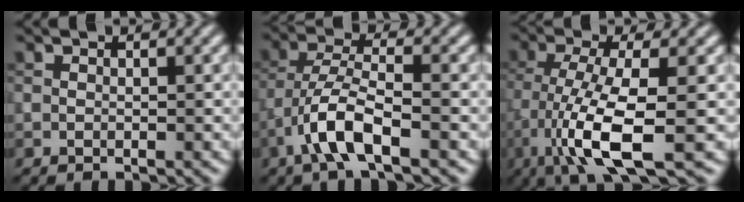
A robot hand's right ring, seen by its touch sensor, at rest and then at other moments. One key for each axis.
{"total": 5.1, "fx": -2.6, "fy": 1.3, "fz": 4.2, "tx": -0.085, "ty": 0.008, "tz": -0.056}
{"total": 8.5, "fx": -2.7, "fy": 2.1, "fz": 7.8, "tx": -0.148, "ty": -0.007, "tz": -0.053}